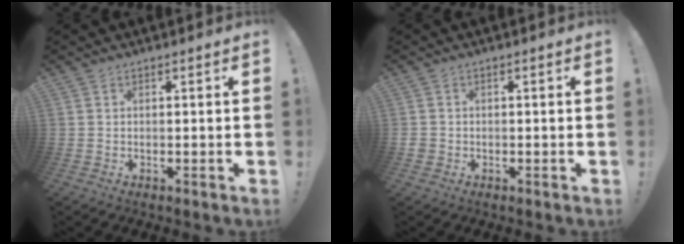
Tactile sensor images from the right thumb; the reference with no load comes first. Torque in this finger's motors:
{"motor_torque": [-0.11, 0.06, 0.08, -0.05, 0.01]}